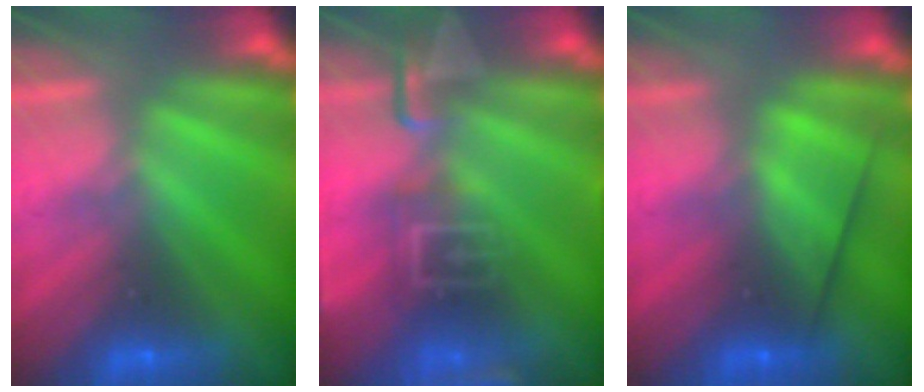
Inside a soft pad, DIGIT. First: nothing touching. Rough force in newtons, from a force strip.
{"total": 8.0}
{"total": 2.7}